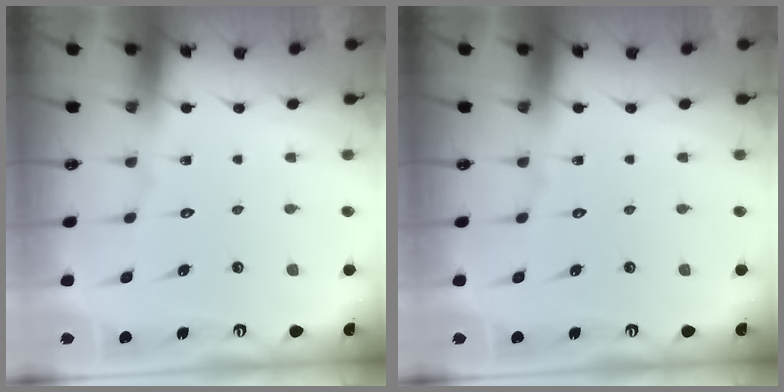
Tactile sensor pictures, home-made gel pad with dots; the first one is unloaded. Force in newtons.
{"total": 0.0}